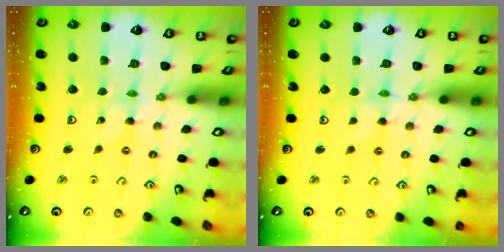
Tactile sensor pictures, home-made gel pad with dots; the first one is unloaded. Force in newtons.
{"total": 3.0, "press": 2.9, "slide": 0.3}